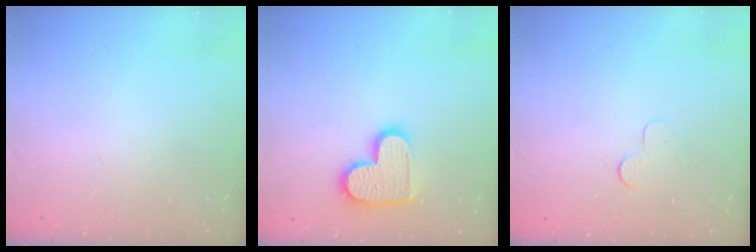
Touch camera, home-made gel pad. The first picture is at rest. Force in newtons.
{"total": 14.2, "press": 14.2, "slide": 1.1}
{"total": 2.9, "press": 2.9, "slide": 0.3}